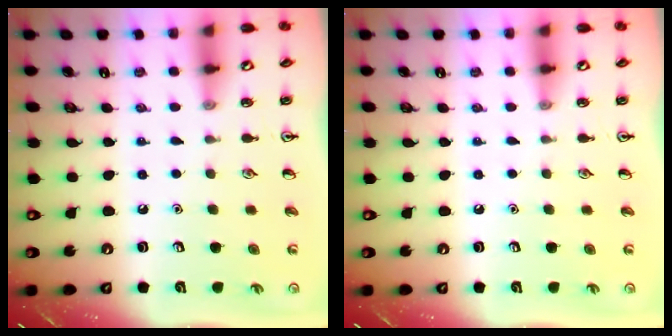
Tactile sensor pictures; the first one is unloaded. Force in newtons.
{"total": 0.0}